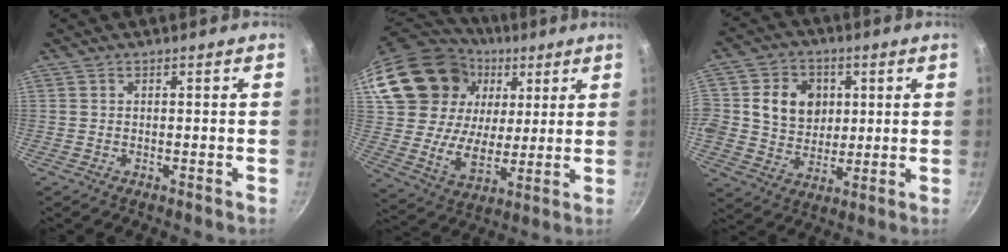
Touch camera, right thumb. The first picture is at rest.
{"total": 26.7, "force": [10.0, 20.0, 14.6], "torque": [-0.259, 0.007, 0.189]}
{"total": 13.5, "force": [2.4, 11.6, 6.5], "torque": [-0.089, 0.002, 0.037]}